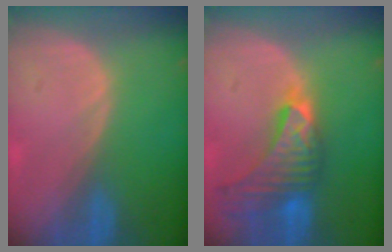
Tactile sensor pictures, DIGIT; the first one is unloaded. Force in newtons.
{"total": 9.3, "press": 8.3, "slide": 4.3}